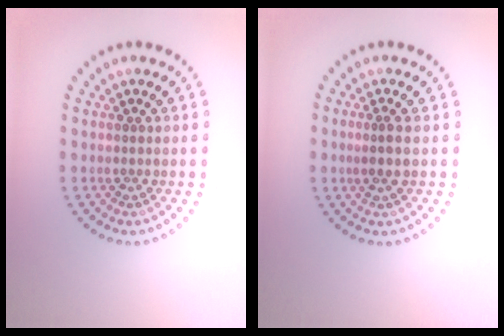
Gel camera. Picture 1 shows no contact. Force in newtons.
{"total": 1.6, "press": 1.4, "slide": 0.8}